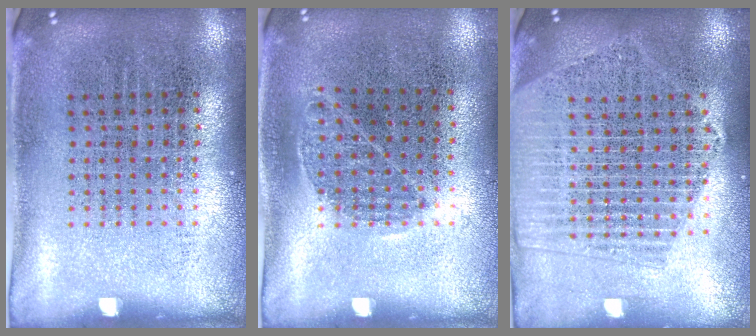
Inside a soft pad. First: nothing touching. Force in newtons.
{"total": 0.9, "press": 0.7, "slide": 0.6}
{"total": 2.0, "press": 1.8, "slide": 0.9}